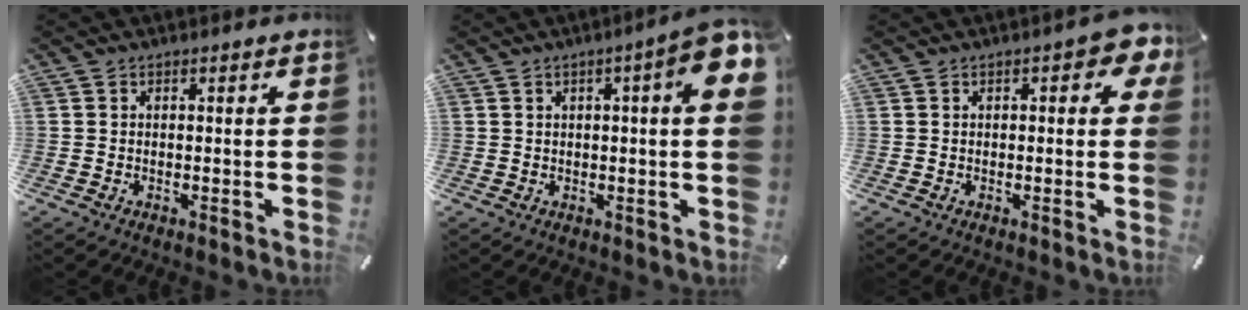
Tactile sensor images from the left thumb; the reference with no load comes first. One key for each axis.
{"total": 7.6, "fx": 2.5, "fy": 1.4, "fz": 7.0, "tx": -0.099, "ty": -0.008, "tz": 0.037}
{"total": 4.8, "fx": 1.3, "fy": 2.3, "fz": 4.0, "tx": -0.056, "ty": 0.002, "tz": 0.018}